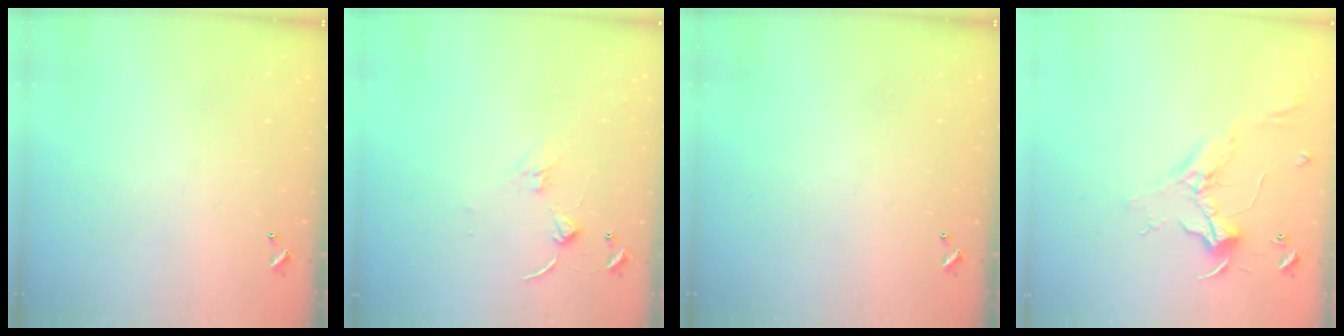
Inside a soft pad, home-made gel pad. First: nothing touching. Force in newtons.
{"total": 0.6, "press": 0.5, "slide": 0.3}
{"total": 0.0}
{"total": 2.4, "press": 2.3, "slide": 0.7}